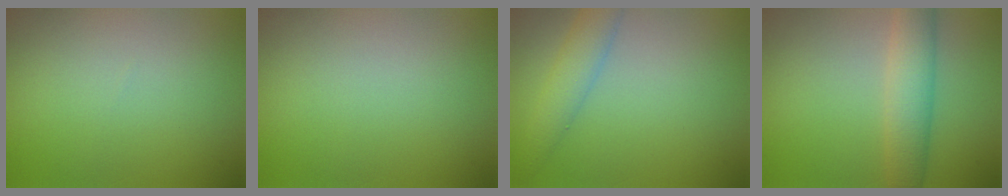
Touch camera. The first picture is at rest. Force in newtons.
{"total": 0.0}
{"total": 3.3, "press": 3.3, "slide": 0.1}
{"total": 4.5, "press": 4.5, "slide": 0.0}